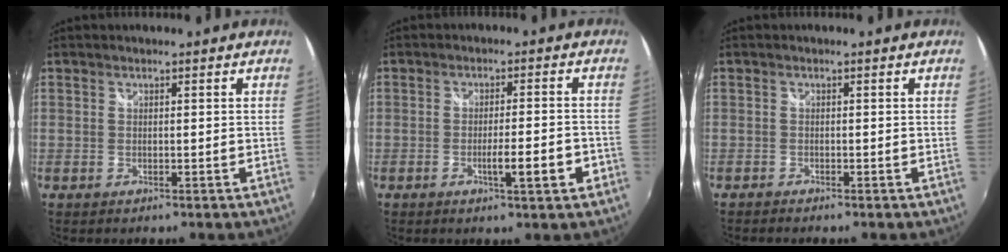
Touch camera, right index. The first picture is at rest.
{"total": 6.1, "force": [-2.6, 0.5, 5.5], "torque": [-0.088, -0.009, -0.039]}
{"total": 1.1, "force": [-1.1, 0.2, 0.2], "torque": [-0.009, -0.007, -0.022]}